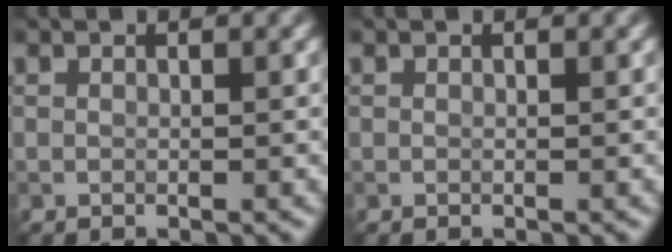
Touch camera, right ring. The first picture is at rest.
{"total": 0.0}